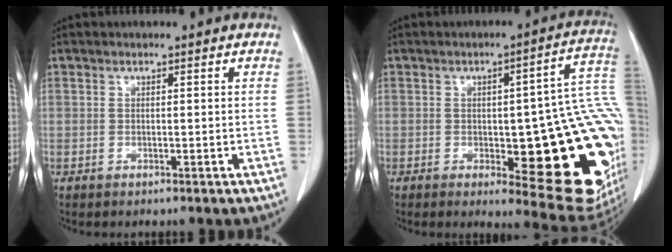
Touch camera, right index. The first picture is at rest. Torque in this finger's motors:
{"motor_torque": [1.44, -0.70, 0.44, 0.12]}